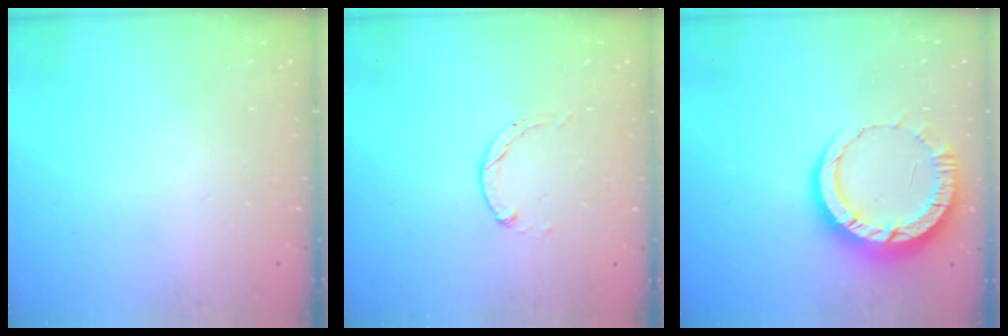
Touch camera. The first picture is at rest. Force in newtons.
{"total": 0.7, "press": 0.6, "slide": 0.2}
{"total": 11.3, "press": 11.2, "slide": 1.2}